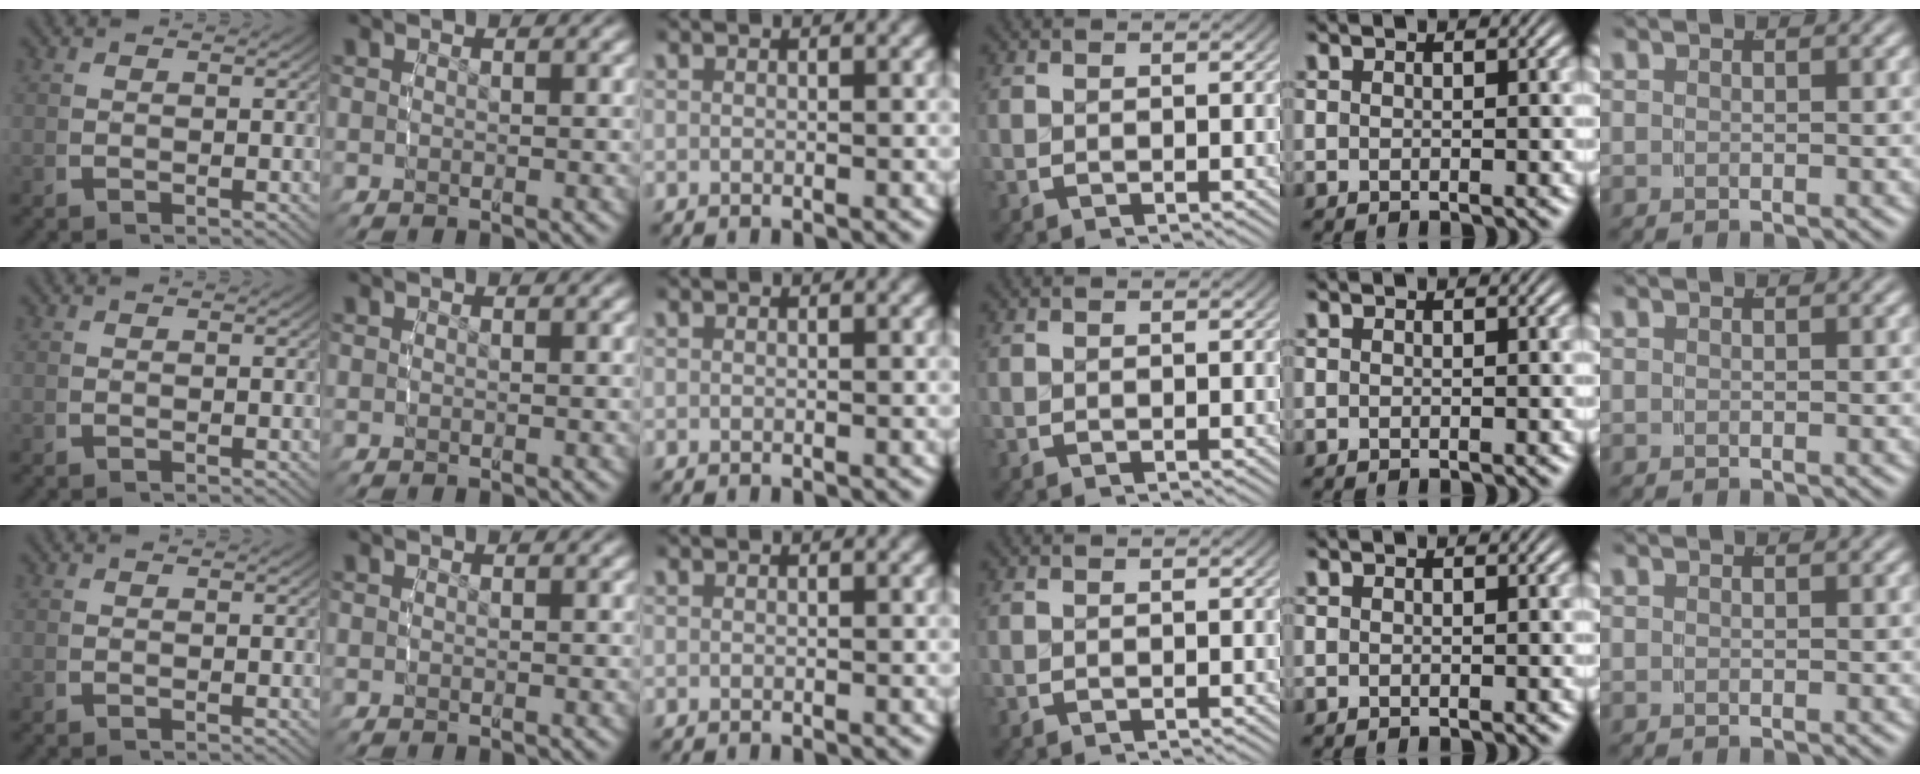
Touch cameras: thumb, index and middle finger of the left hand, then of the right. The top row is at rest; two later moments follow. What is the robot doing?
{"motion": "reach", "object": "shoes"}